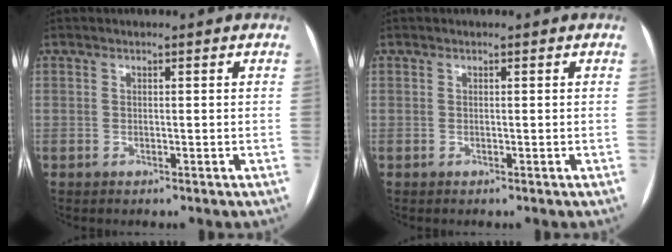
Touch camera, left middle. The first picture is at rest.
{"total": 0.0}